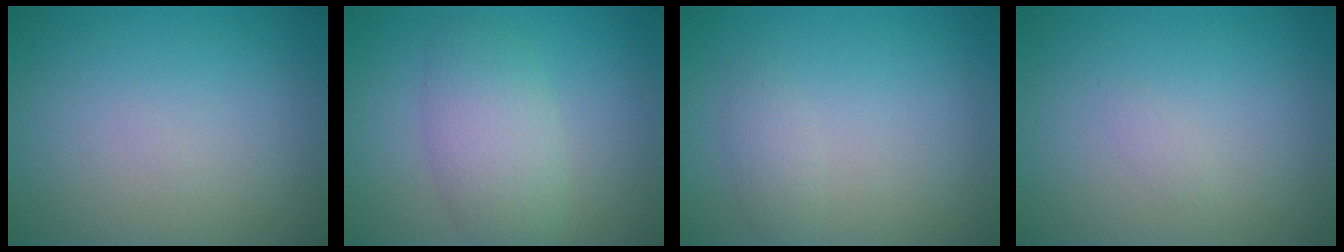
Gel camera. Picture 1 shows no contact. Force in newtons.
{"total": 4.2, "press": 4.2, "slide": 0.1}
{"total": 1.2, "press": 1.2, "slide": 0.0}
{"total": 0.5, "press": 0.5, "slide": 0.0}